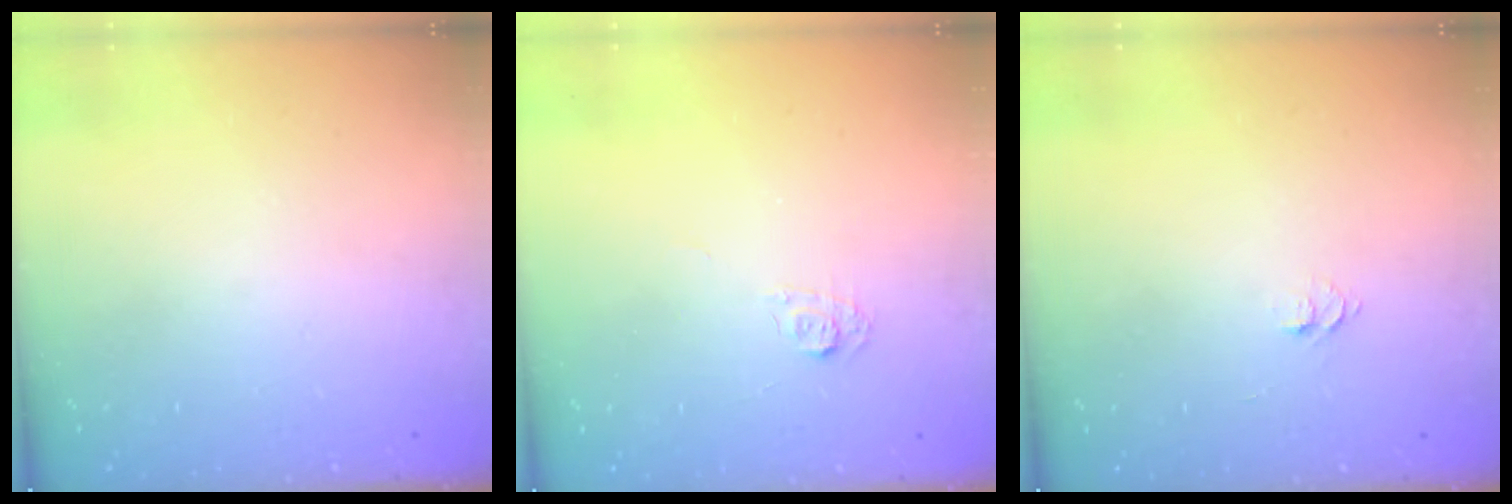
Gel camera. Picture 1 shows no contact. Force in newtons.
{"total": 4.3, "press": 4.2, "slide": 0.6}
{"total": 4.7, "press": 4.6, "slide": 0.5}